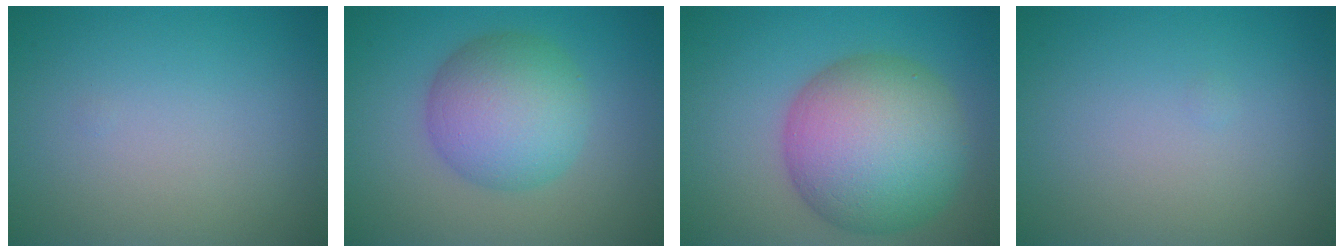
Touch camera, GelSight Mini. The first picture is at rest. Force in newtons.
{"total": 6.9, "press": 6.9, "slide": 0.3}
{"total": 11.2, "press": 11.2, "slide": 0.5}
{"total": 0.0}